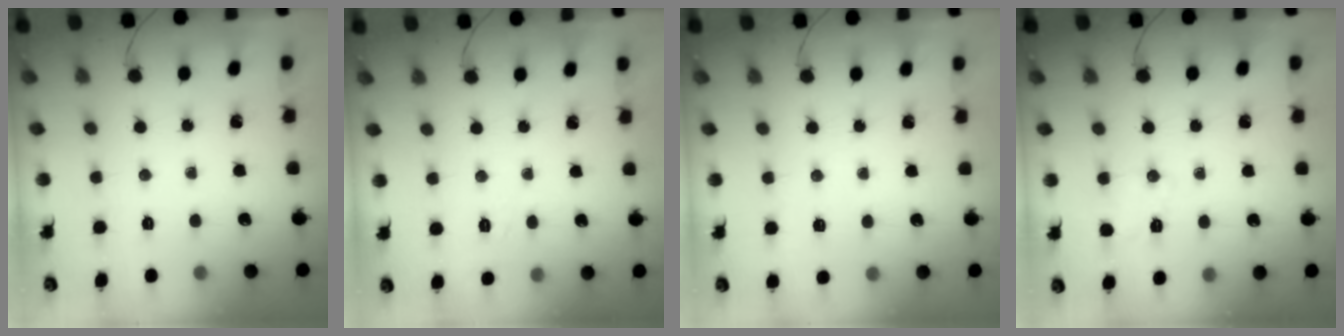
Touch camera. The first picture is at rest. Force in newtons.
{"total": 1.7, "press": 0.2, "slide": 1.7}
{"total": 3.5, "press": 3.0, "slide": 1.8}
{"total": 2.7, "press": 2.3, "slide": 1.5}